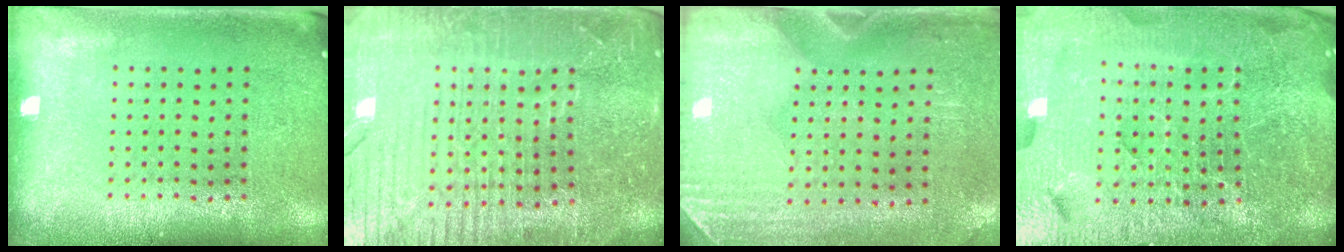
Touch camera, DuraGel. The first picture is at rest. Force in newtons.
{"total": 5.8, "press": 5.2, "slide": 2.6}
{"total": 3.0, "press": 2.5, "slide": 1.5}
{"total": 6.7, "press": 5.9, "slide": 3.2}